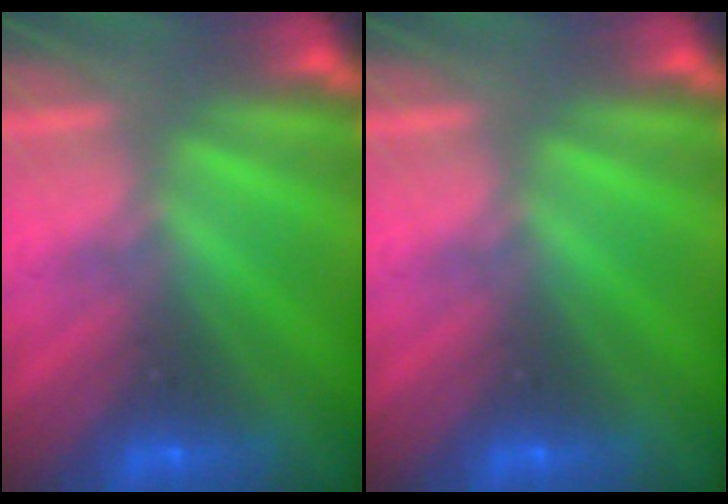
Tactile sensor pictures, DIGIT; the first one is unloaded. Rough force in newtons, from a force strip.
{"total": 0.0}